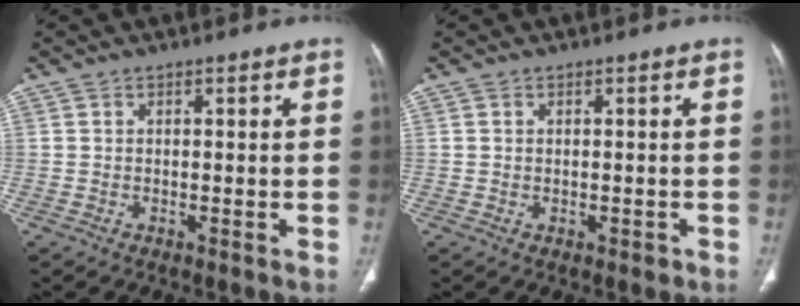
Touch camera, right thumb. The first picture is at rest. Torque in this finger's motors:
{"motor_torque": [-0.30, -0.01, -0.16, 0.03, 0.07]}